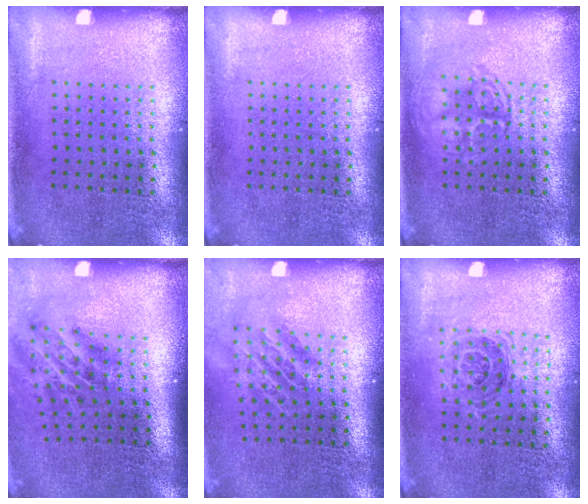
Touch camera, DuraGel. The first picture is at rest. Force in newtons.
{"total": 0.0}
{"total": 2.4, "press": 2.3, "slide": 0.3}
{"total": 1.9, "press": 1.2, "slide": 1.5}
{"total": 1.6, "press": 1.2, "slide": 1.1}
{"total": 1.1, "press": 1.0, "slide": 0.4}